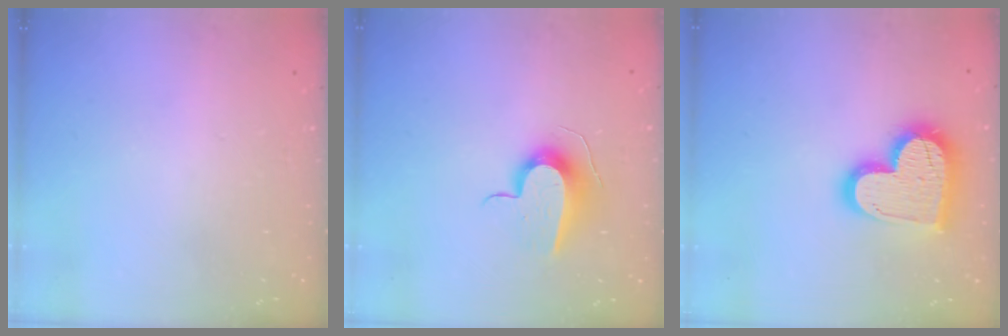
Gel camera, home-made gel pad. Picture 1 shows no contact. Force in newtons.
{"total": 10.5, "press": 10.5, "slide": 0.6}
{"total": 18.9, "press": 18.9, "slide": 1.2}